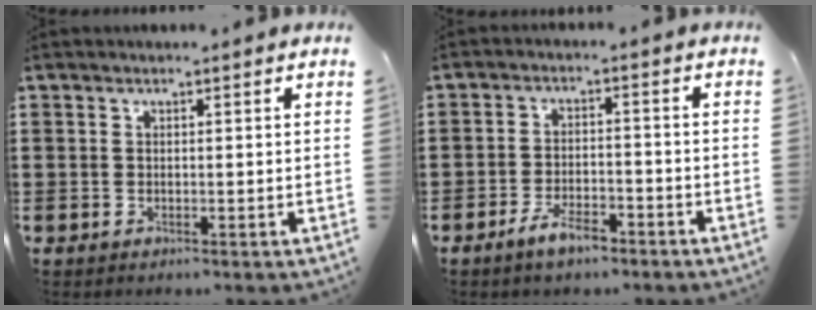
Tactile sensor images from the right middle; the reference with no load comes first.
{"total": 4.7, "force": [-3.6, 1.6, 2.7], "torque": [-0.048, 0.010, -0.067]}